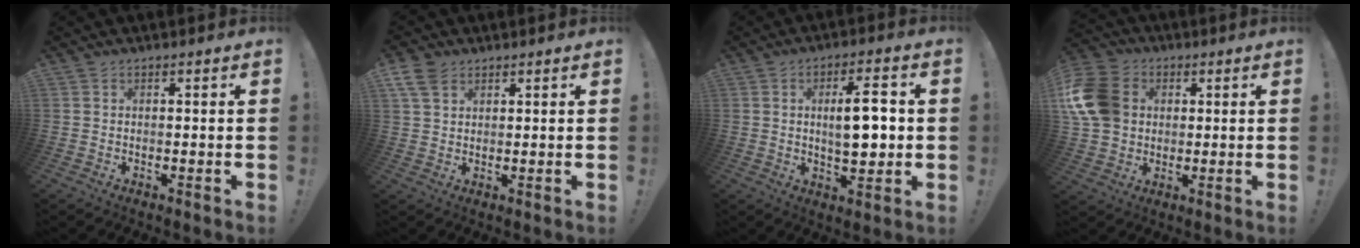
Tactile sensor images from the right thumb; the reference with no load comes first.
{"total": 6.0, "force": [3.4, 3.7, 3.2], "torque": [-0.065, -0.001, 0.070]}
{"total": 9.9, "force": [0.4, 3.6, 9.1], "torque": [-0.130, 0.000, 0.004]}
{"total": 15.7, "force": [2.6, 12.8, 8.7], "torque": [-0.162, 0.004, 0.056]}